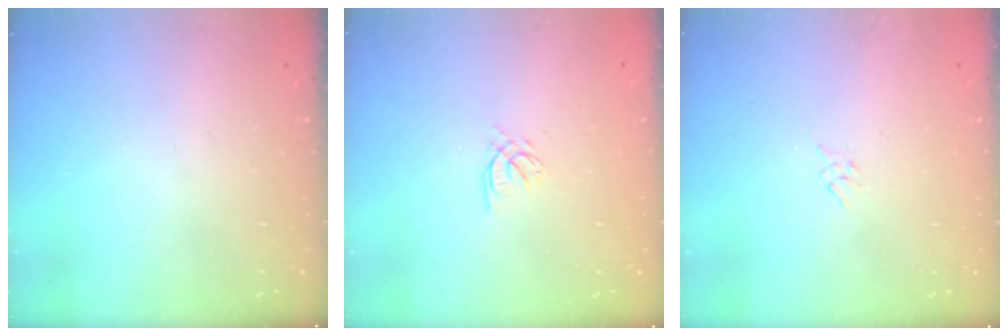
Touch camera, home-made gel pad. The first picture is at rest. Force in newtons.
{"total": 2.2, "press": 2.2, "slide": 0.2}
{"total": 1.9, "press": 1.8, "slide": 0.5}